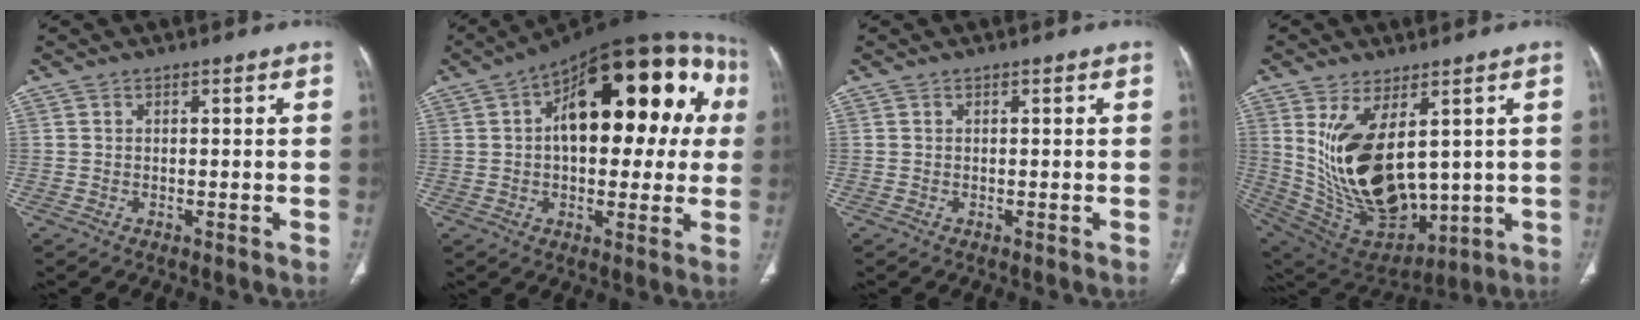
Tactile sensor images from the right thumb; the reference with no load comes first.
{"total": 27.8, "force": [5.6, 13.4, 23.8], "torque": [-0.310, 0.046, 0.073]}
{"total": 0.0}
{"total": 20.0, "force": [3.4, 11.0, 16.4], "torque": [-0.282, -0.031, 0.103]}